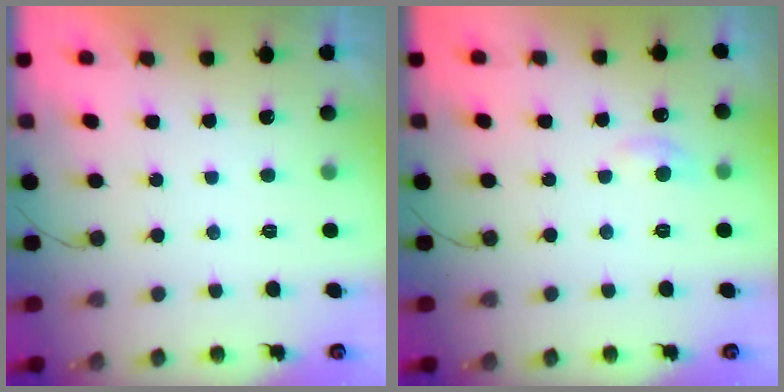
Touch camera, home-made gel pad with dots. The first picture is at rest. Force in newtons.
{"total": 6.8, "press": 6.7, "slide": 0.9}